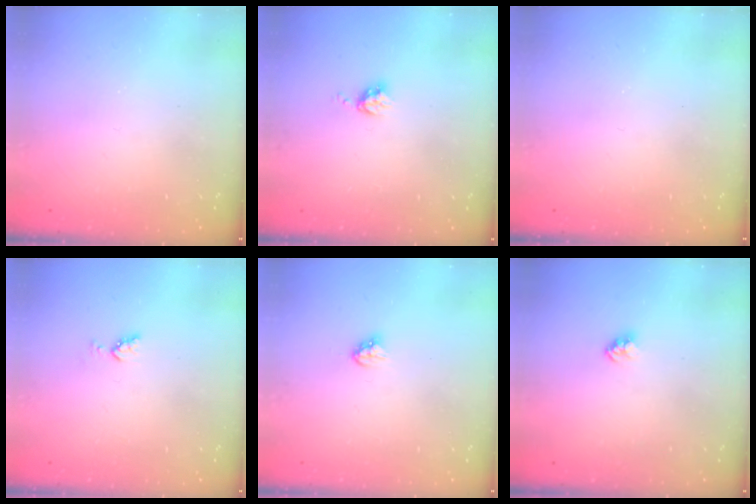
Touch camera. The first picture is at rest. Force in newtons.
{"total": 4.2, "press": 4.1, "slide": 0.4}
{"total": 0.0}
{"total": 3.6, "press": 3.5, "slide": 0.9}
{"total": 3.5, "press": 3.5, "slide": 0.2}
{"total": 2.3, "press": 2.3, "slide": 0.1}